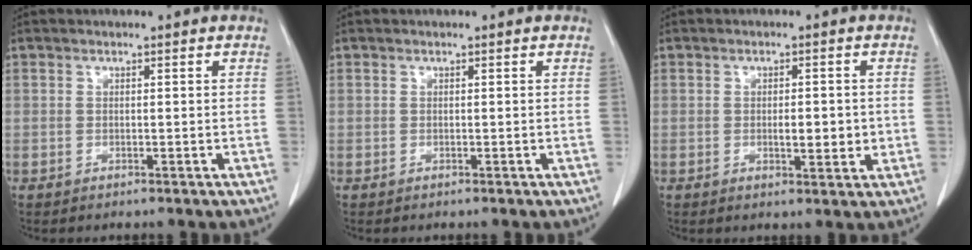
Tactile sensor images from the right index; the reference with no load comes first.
{"total": 0.0}
{"total": 3.8, "force": [-0.3, 1.3, 3.6], "torque": [-0.056, -0.002, 0.000]}